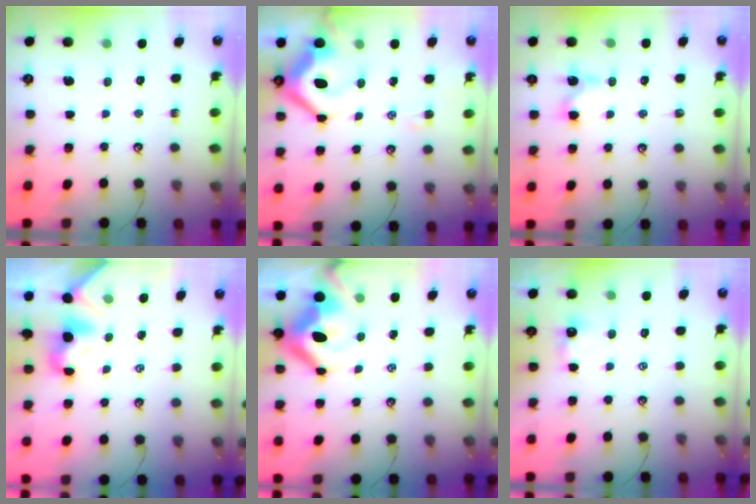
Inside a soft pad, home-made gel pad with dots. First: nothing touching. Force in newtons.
{"total": 9.7, "press": 9.6, "slide": 1.2}
{"total": 3.6, "press": 3.6, "slide": 0.3}
{"total": 1.9, "press": 1.8, "slide": 0.6}
{"total": 9.9, "press": 9.8, "slide": 1.8}
{"total": 0.8, "press": 0.6, "slide": 0.5}